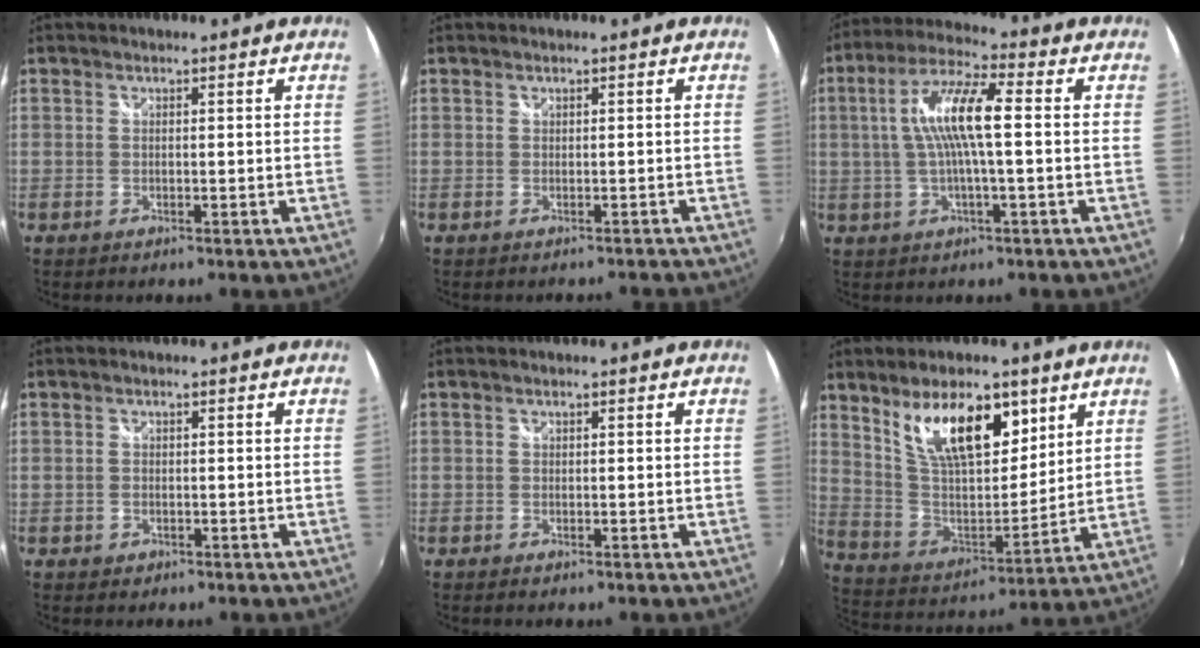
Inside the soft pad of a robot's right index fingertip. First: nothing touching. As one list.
[{"total": 2.1, "force": [-1.8, 0.9, 0.5], "torque": [-0.002, 0.000, -0.020]}, {"total": 10.8, "force": [0.7, 1.7, 10.7], "torque": [-0.203, 0.014, 0.012]}, {"total": 1.6, "force": [-0.8, 1.3, 0.5], "torque": [-0.010, -0.001, -0.010]}, {"total": 0.9, "force": [-0.6, 0.6, 0.4], "torque": [-0.008, -0.004, -0.012]}, {"total": 17.1, "force": [9.3, 7.6, 12.2], "torque": [-0.208, -0.003, 0.177]}]